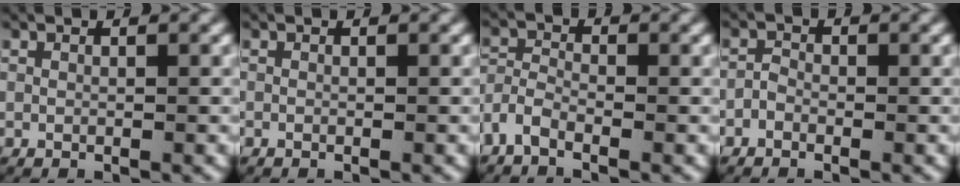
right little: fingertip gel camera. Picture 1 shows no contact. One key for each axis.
{"total": 0.0}
{"total": 2.9, "fx": -1.7, "fy": 2.0, "fz": 1.2, "tx": -0.042, "ty": -0.010, "tz": -0.036}
{"total": 1.1, "fx": -0.7, "fy": 0.9, "fz": 0.2, "tx": -0.005, "ty": -0.001, "tz": -0.016}